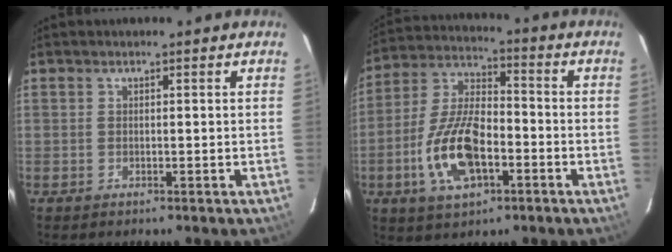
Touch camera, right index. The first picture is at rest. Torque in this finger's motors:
{"motor_torque": [1.30, -0.84, 0.41, 0.21]}